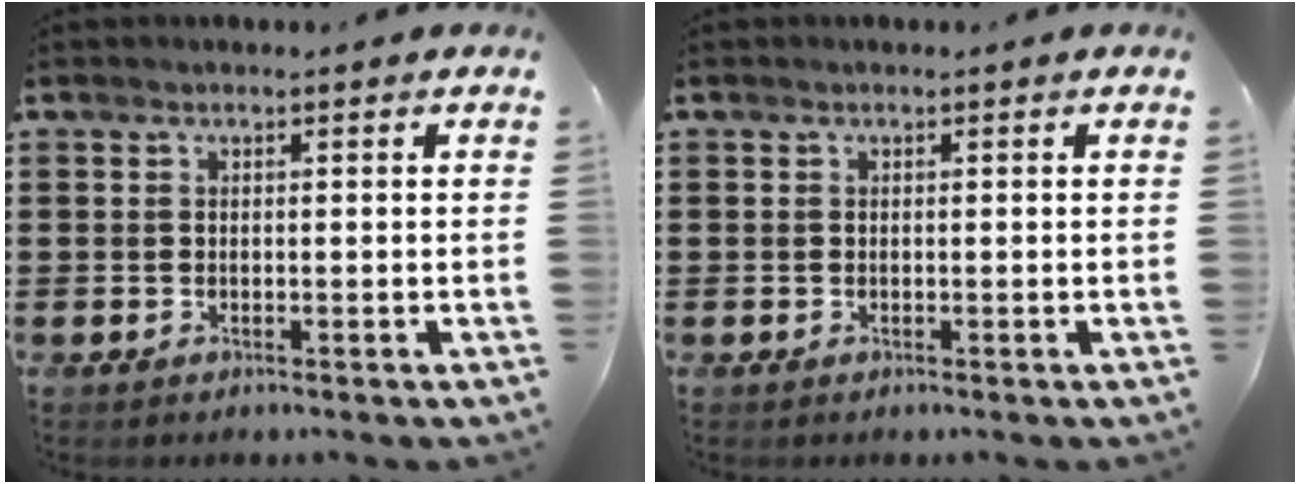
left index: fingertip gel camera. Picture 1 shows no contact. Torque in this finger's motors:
{"motor_torque": [0.00, 0.00, -0.04, 0.01]}